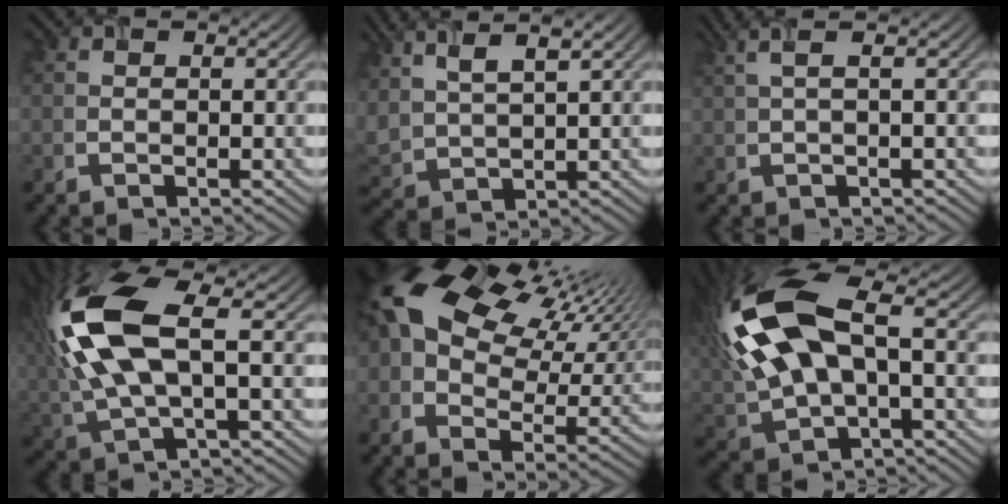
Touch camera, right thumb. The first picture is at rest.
{"total": 7.1, "force": [4.2, 2.7, 5.0], "torque": [-0.145, 0.007, 0.092]}
{"total": 3.3, "force": [1.1, 0.7, 3.0], "torque": [-0.048, 0.012, 0.013]}
{"total": 13.6, "force": [2.1, 5.9, 12.1], "torque": [-0.297, 0.003, 0.042]}
{"total": 17.0, "force": [6.8, 10.2, 11.8], "torque": [-0.240, 0.024, 0.131]}
{"total": 16.4, "force": [3.3, 8.3, 13.8], "torque": [-0.337, -0.001, 0.068]}